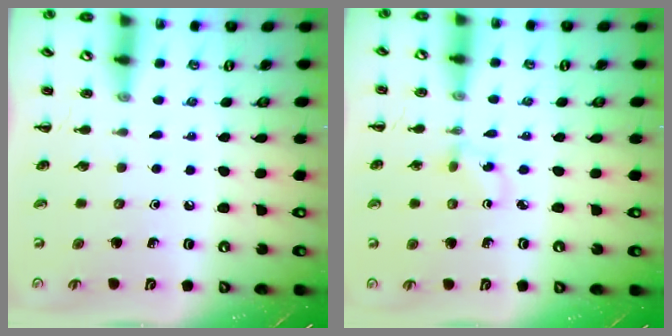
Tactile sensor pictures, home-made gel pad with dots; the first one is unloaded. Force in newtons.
{"total": 1.4, "press": 1.2, "slide": 0.7}